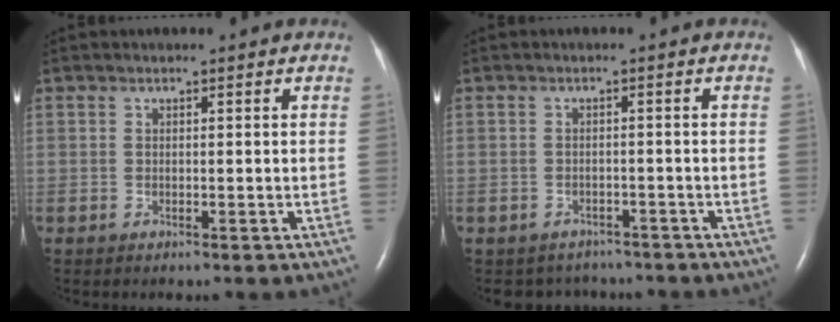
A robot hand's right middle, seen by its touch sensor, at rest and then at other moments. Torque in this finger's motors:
{"motor_torque": [0.04, -0.08, 0.01, 0.01]}